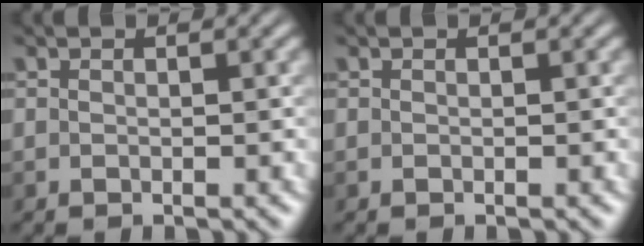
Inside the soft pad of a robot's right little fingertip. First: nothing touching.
{"total": 0.0}